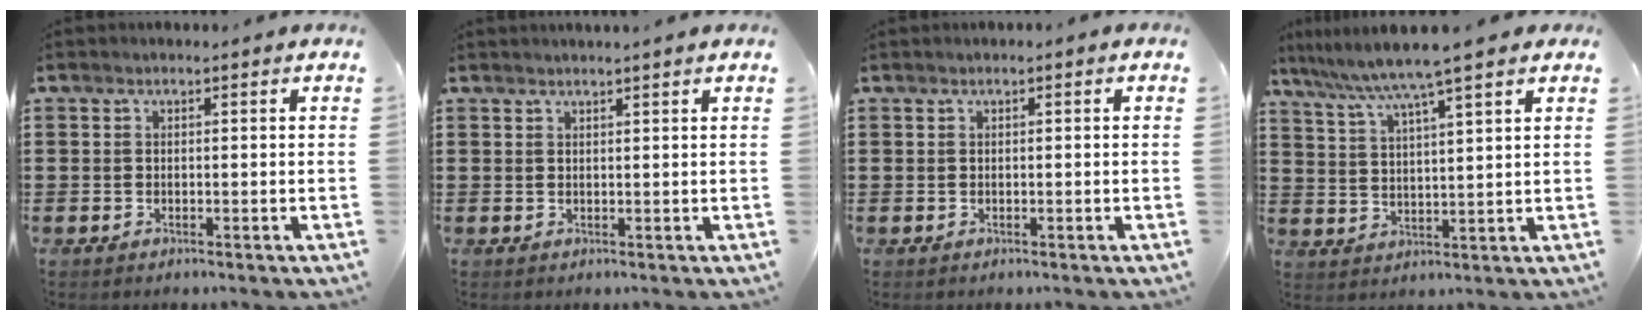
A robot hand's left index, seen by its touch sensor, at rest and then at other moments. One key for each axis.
{"total": 1.0, "fx": 1.0, "fy": -0.2, "fz": 0.3, "tx": -0.005, "ty": -0.002, "tz": 0.018}
{"total": 0.0}
{"total": 6.8, "fx": 5.6, "fy": -0.4, "fz": 3.9, "tx": -0.096, "ty": -0.028, "tz": 0.093}